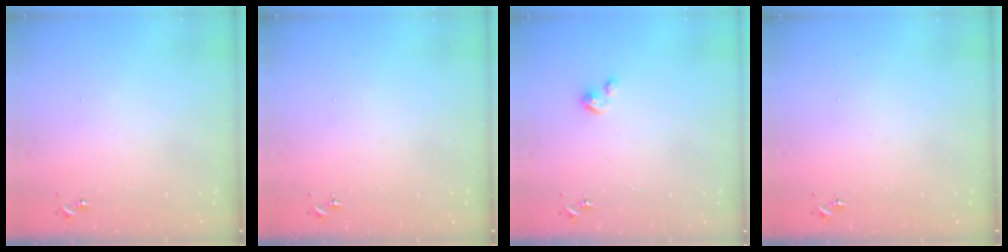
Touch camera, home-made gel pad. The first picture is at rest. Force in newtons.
{"total": 0.0}
{"total": 3.0, "press": 3.0, "slide": 0.2}
{"total": 0.0}